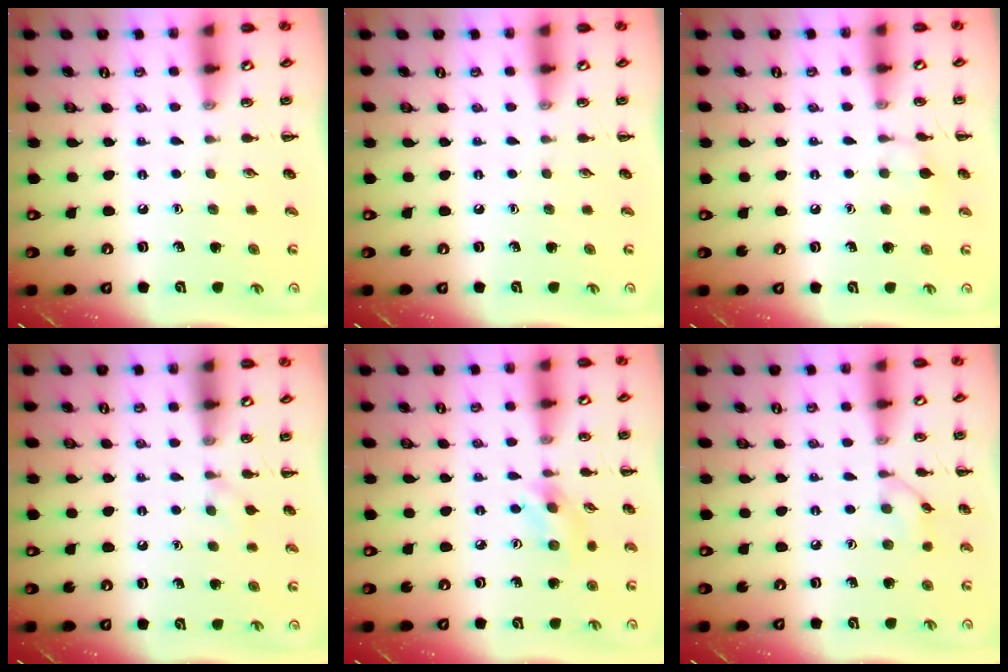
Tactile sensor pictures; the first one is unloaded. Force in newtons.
{"total": 0.0}
{"total": 6.5, "press": 6.3, "slide": 1.8}
{"total": 4.6, "press": 4.4, "slide": 1.5}
{"total": 3.1, "press": 3.0, "slide": 0.7}
{"total": 5.5, "press": 5.2, "slide": 1.7}